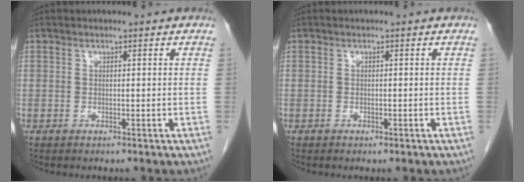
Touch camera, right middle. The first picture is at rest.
{"total": 0.7, "force": [-0.4, 0.2, 0.5], "torque": [-0.008, 0.000, -0.004]}